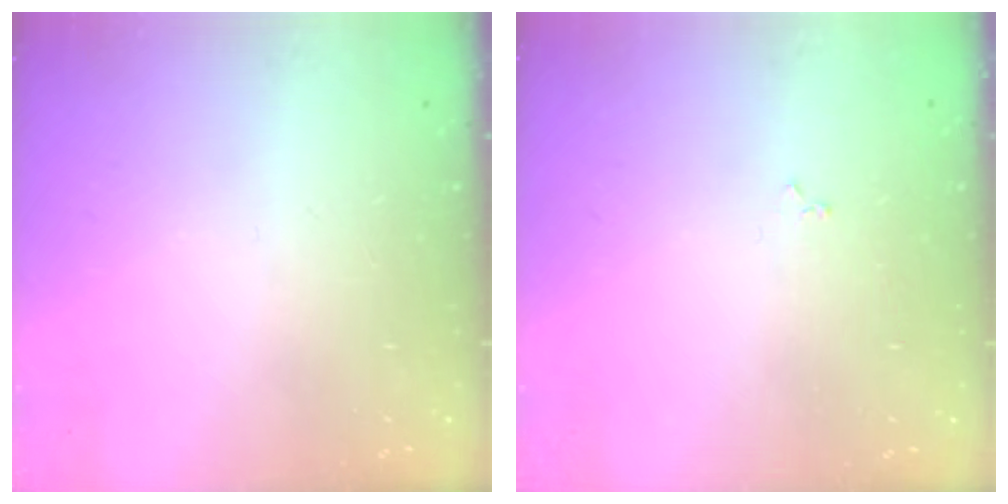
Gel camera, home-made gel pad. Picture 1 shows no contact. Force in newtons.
{"total": 2.5, "press": 2.4, "slide": 0.3}